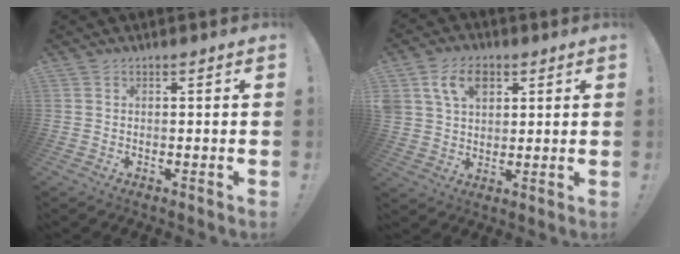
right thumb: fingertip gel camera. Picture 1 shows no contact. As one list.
[{"total": 10.1, "force": [4.7, 7.1, 5.5], "torque": [-0.096, 0.001, 0.091]}]